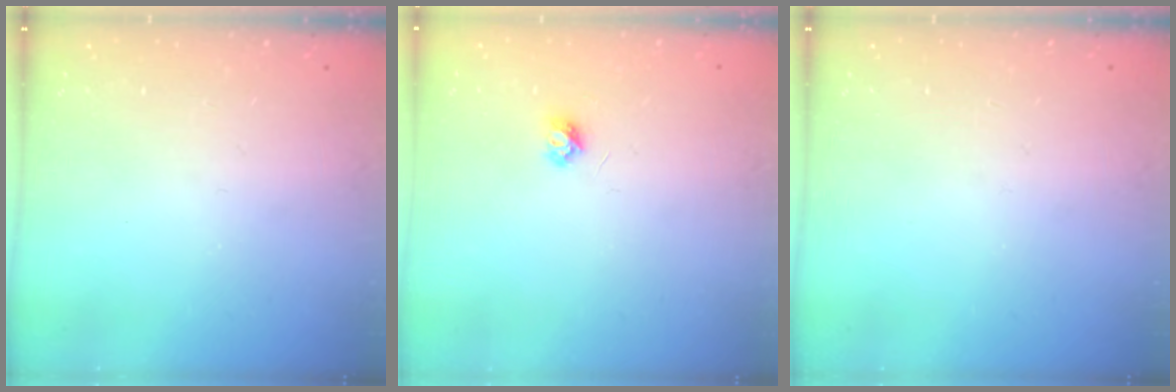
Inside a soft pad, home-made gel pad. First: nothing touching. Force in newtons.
{"total": 3.9, "press": 3.8, "slide": 0.5}
{"total": 0.0}